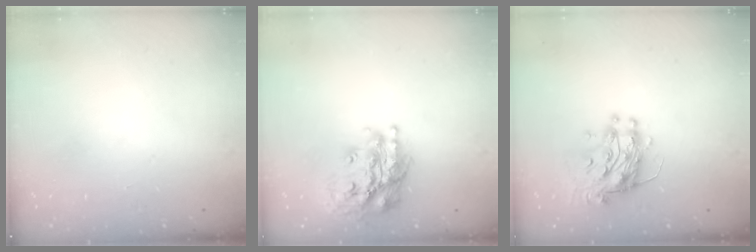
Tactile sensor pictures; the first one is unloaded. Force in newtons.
{"total": 19.9, "press": 19.8, "slide": 2.4}
{"total": 12.9, "press": 12.9, "slide": 1.1}